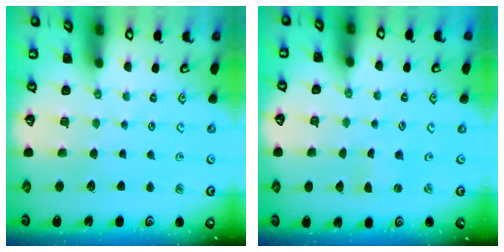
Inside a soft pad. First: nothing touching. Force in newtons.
{"total": 0.0}